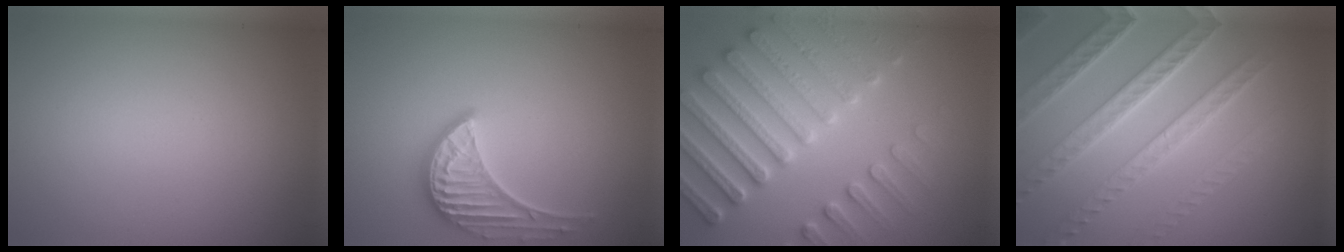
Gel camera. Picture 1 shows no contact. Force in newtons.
{"total": 3.3, "press": 3.2, "slide": 0.9}
{"total": 7.6, "press": 7.4, "slide": 2.0}
{"total": 7.9, "press": 5.6, "slide": 5.6}